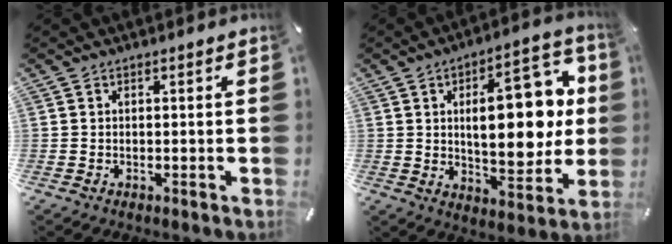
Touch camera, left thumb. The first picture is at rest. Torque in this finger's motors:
{"motor_torque": [2.54, 2.47, 0.44, -0.11, 0.38]}